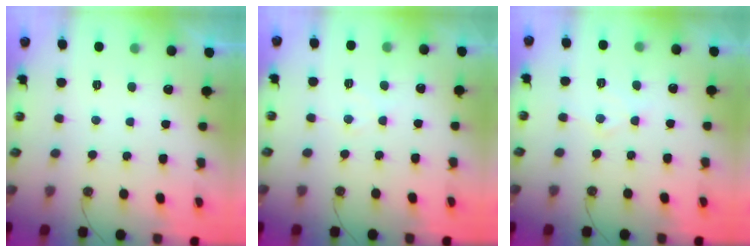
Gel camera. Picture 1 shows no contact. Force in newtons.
{"total": 5.9, "press": 5.9, "slide": 0.8}
{"total": 7.3, "press": 7.3, "slide": 0.4}